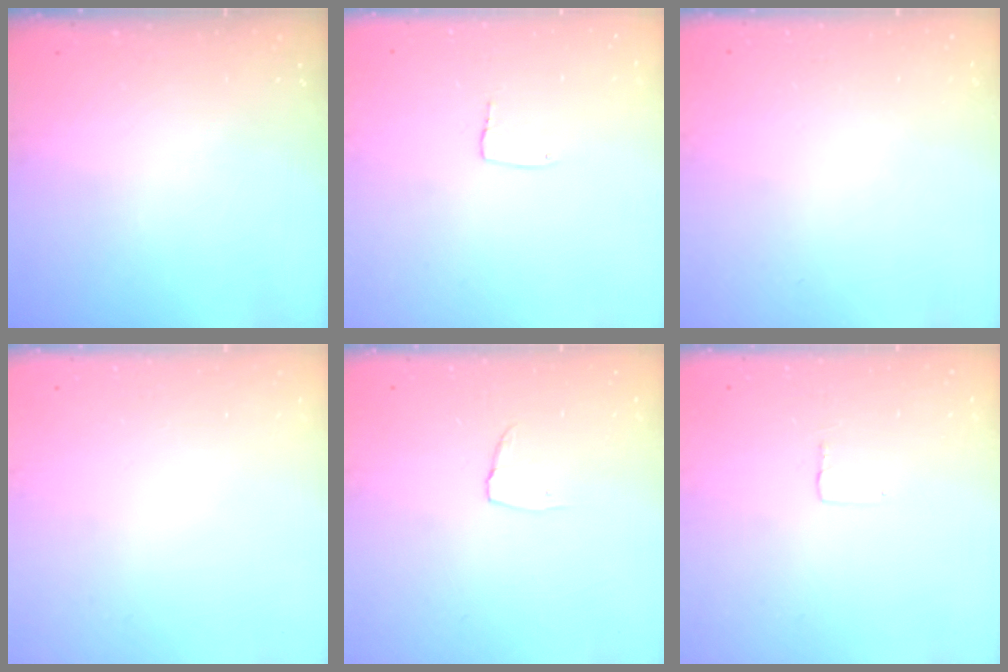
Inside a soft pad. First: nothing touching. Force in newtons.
{"total": 3.8, "press": 3.8, "slide": 0.1}
{"total": 0.0}
{"total": 0.0}
{"total": 3.5, "press": 3.5, "slide": 0.3}
{"total": 1.9, "press": 1.9, "slide": 0.1}